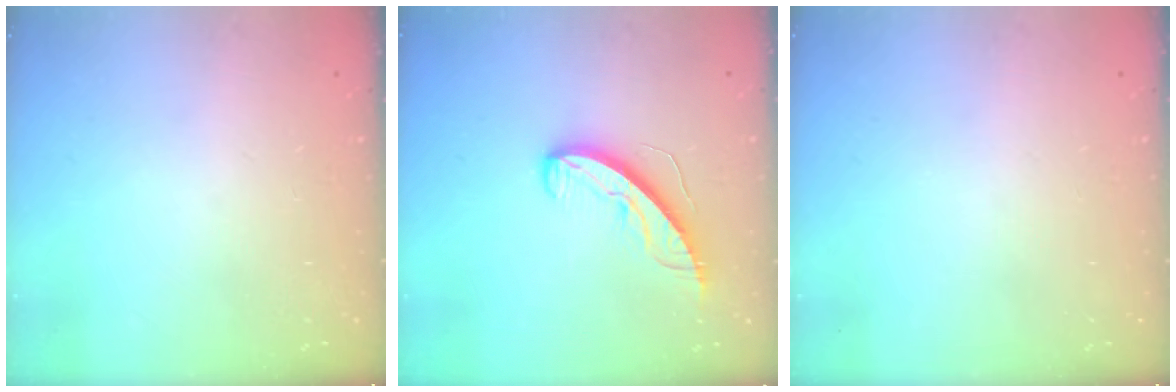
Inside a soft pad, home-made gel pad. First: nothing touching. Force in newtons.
{"total": 8.7, "press": 8.7, "slide": 0.7}
{"total": 0.0}